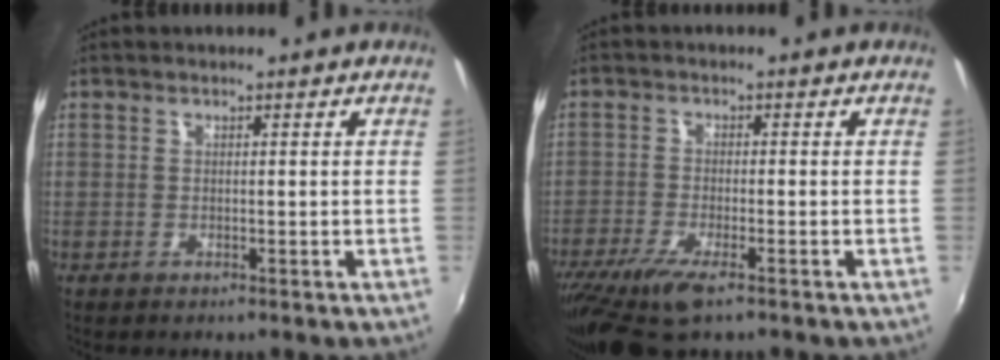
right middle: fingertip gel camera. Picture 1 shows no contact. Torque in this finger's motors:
{"motor_torque": [1.11, -1.03, 0.54, 0.16]}